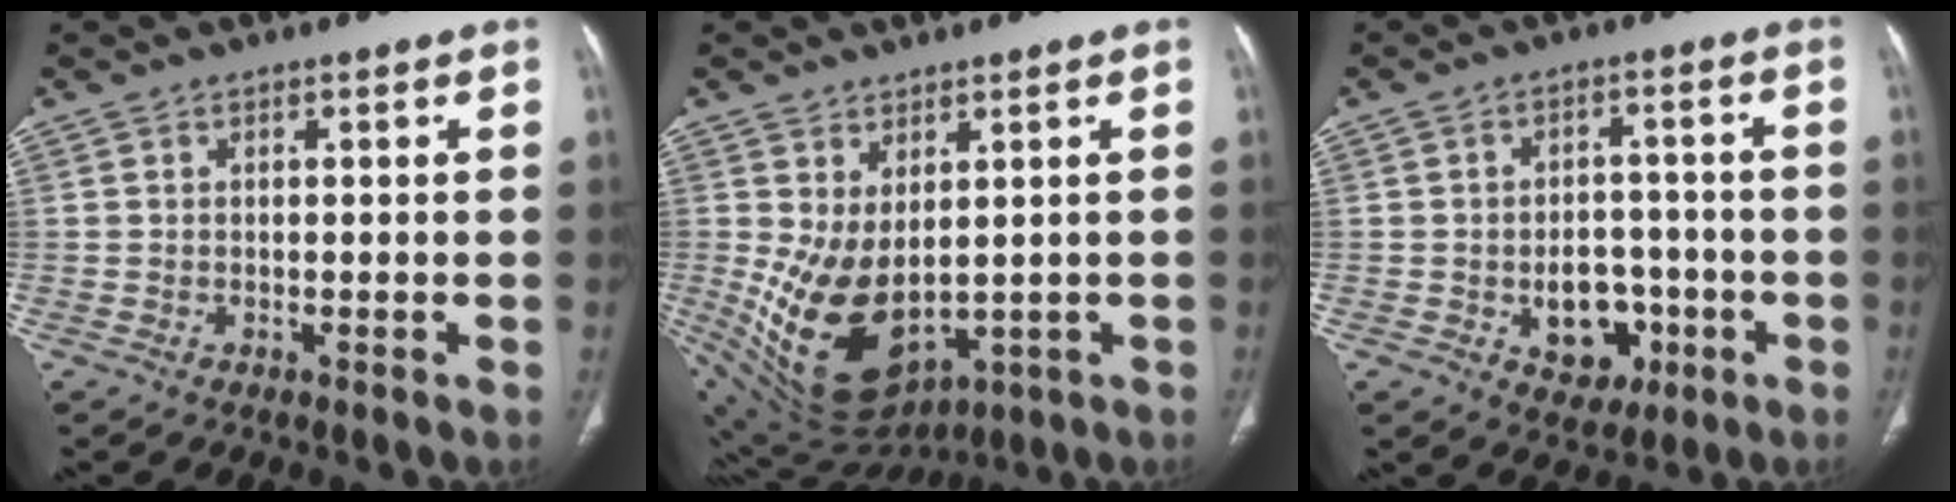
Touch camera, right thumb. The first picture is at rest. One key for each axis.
{"total": 14.2, "fx": -0.2, "fy": 8.4, "fz": 11.4, "tx": -0.191, "ty": -0.020, "tz": 0.035}
{"total": 9.2, "fx": -2.8, "fy": 6.8, "fz": 5.5, "tx": -0.040, "ty": 0.025, "tz": -0.029}